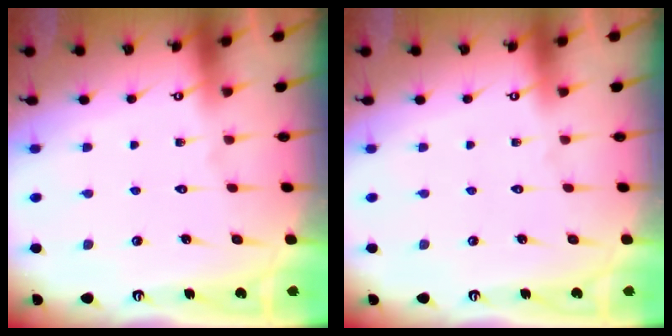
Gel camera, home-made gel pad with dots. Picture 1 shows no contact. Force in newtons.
{"total": 0.0}